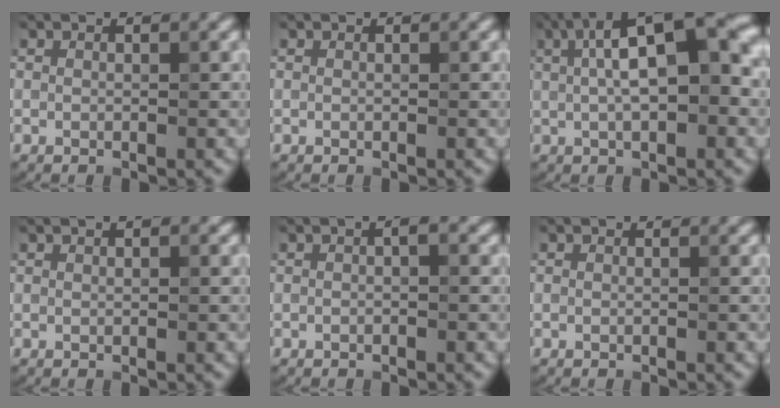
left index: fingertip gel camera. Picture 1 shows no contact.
{"total": 0.0}
{"total": 10.7, "force": [2.2, 4.0, 9.6], "torque": [-0.132, 0.020, 0.029]}
{"total": 1.0, "force": [0.5, 0.4, 0.8], "torque": [-0.011, 0.001, 0.008]}
{"total": 0.9, "force": [0.0, 0.2, 0.9], "torque": [-0.018, 0.000, -0.001]}
{"total": 0.0}